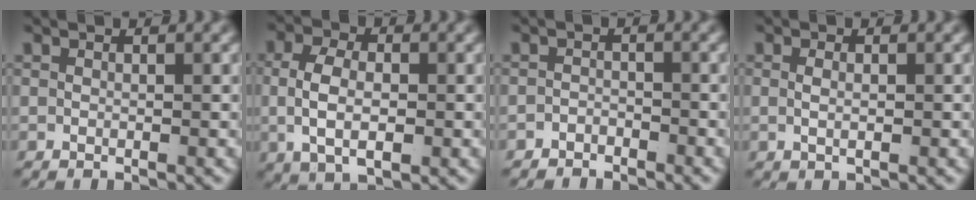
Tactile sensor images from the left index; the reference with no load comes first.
{"total": 4.9, "force": [-0.2, 2.6, 4.1], "torque": [-0.086, -0.013, 0.006]}
{"total": 2.3, "force": [-2.2, 0.4, -0.3], "torque": [0.009, -0.015, -0.033]}
{"total": 1.0, "force": [-0.1, -0.1, 1.0], "torque": [-0.022, -0.009, 0.005]}